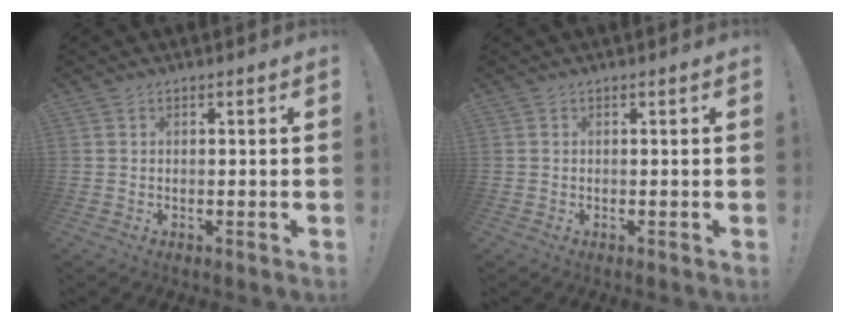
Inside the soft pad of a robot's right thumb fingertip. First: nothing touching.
{"total": 0.0}